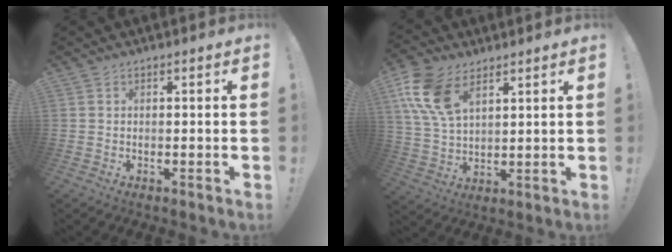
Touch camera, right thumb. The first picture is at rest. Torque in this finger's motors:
{"motor_torque": [0.23, 0.32, 0.67, 0.57, 0.08]}